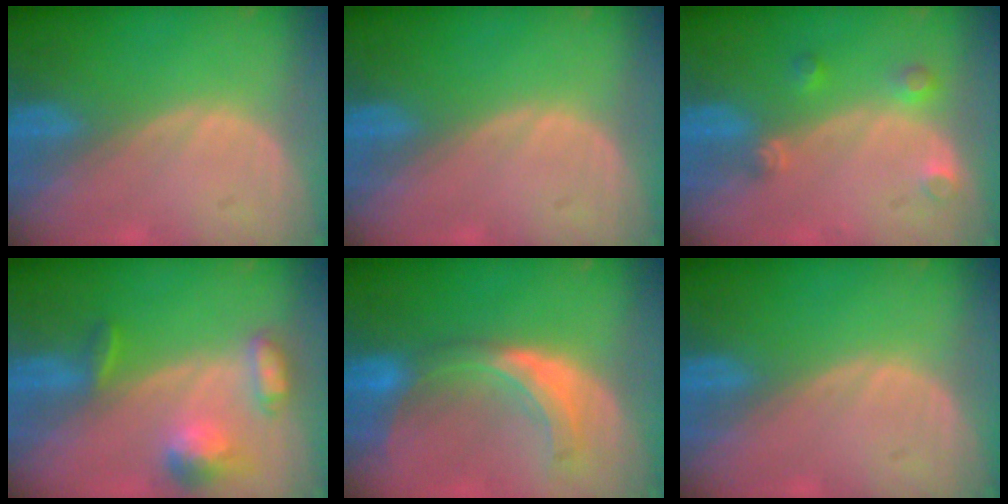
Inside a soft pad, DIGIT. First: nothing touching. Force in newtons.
{"total": 0.0}
{"total": 3.3, "press": 3.0, "slide": 1.4}
{"total": 5.9, "press": 5.8, "slide": 1.2}
{"total": 7.7, "press": 6.9, "slide": 3.5}
{"total": 0.0}